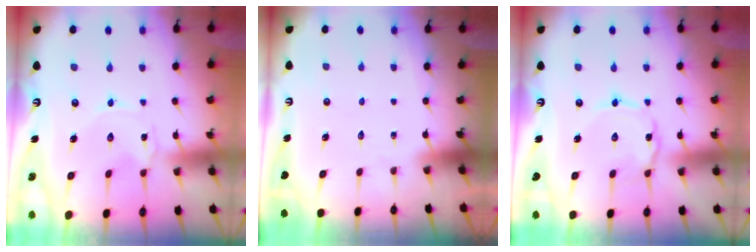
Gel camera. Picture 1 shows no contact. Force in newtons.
{"total": 0.0}
{"total": 1.6, "press": 1.5, "slide": 0.2}